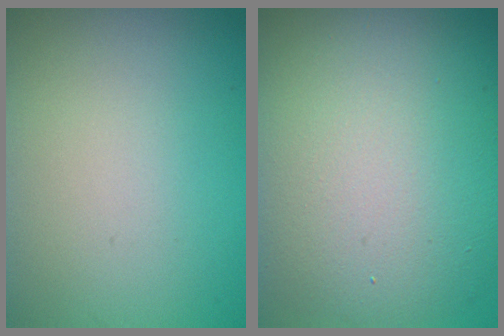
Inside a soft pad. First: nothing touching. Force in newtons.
{"total": 12.1, "press": 12.1, "slide": 0.6}